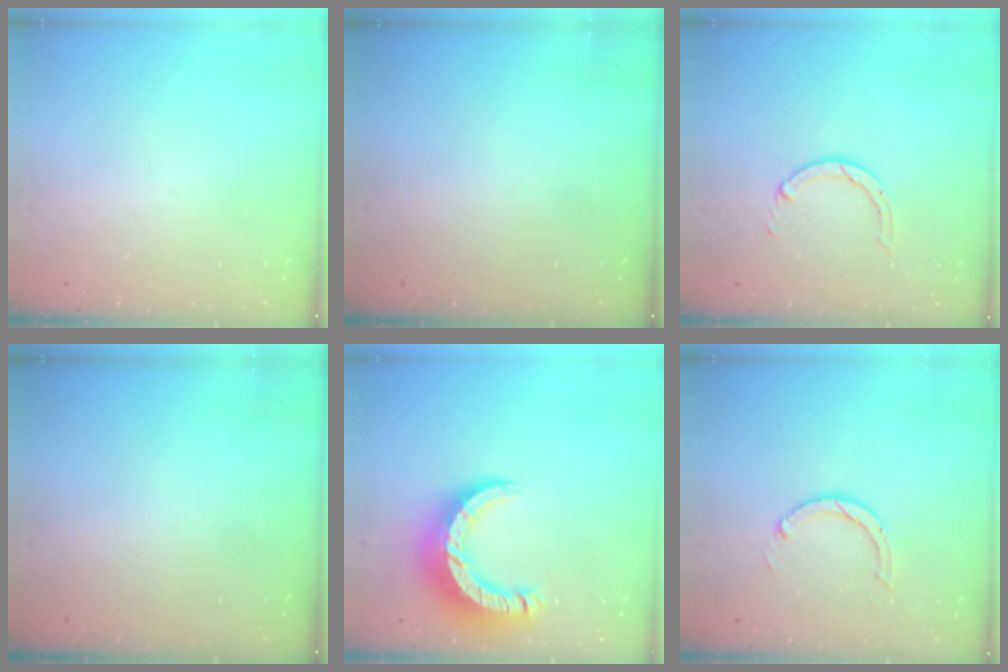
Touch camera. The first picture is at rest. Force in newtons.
{"total": 0.0}
{"total": 3.2, "press": 3.2, "slide": 0.5}
{"total": 0.0}
{"total": 12.9, "press": 12.9, "slide": 1.3}
{"total": 3.0, "press": 3.0, "slide": 0.3}